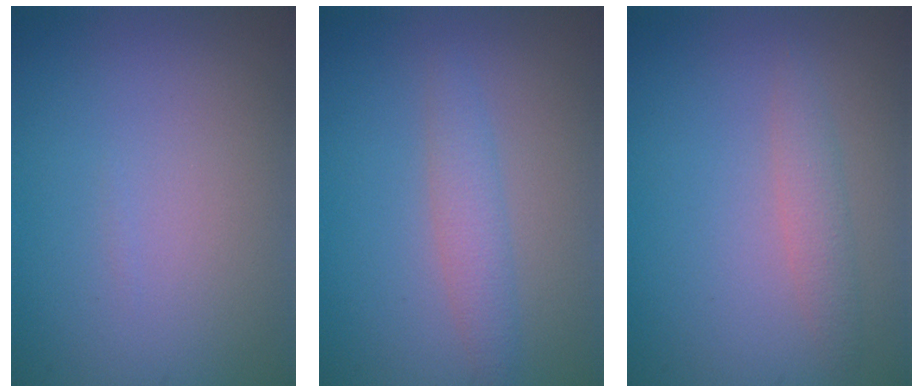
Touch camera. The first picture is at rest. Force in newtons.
{"total": 2.1, "press": 2.1, "slide": 0.1}
{"total": 1.7, "press": 1.7, "slide": 0.1}